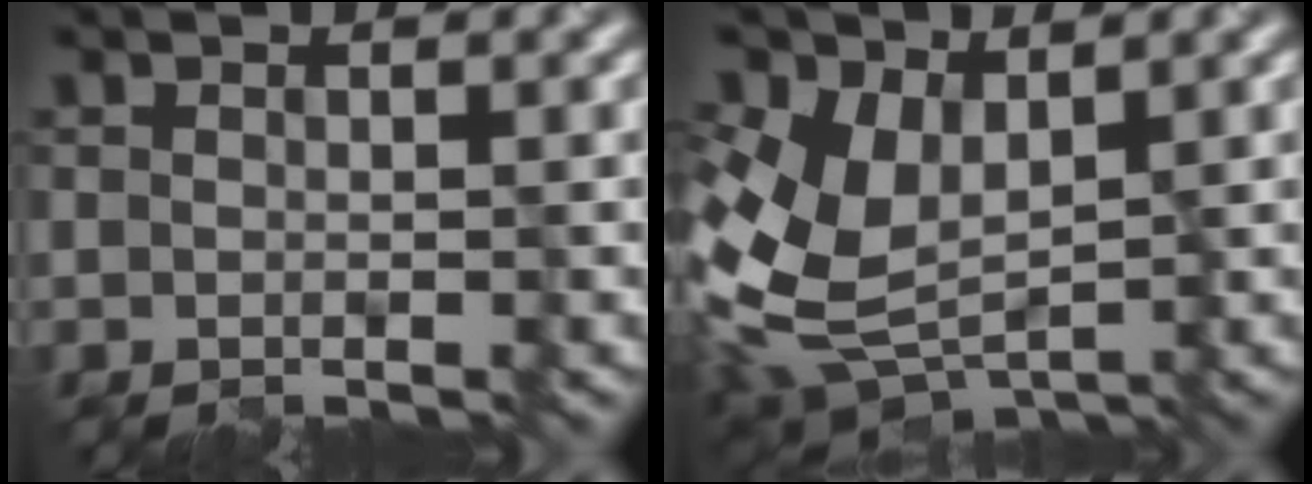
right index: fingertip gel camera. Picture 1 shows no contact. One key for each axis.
{"total": 8.7, "fx": 1.3, "fy": 5.6, "fz": 6.6, "tx": -0.168, "ty": -0.008, "tz": 0.023}